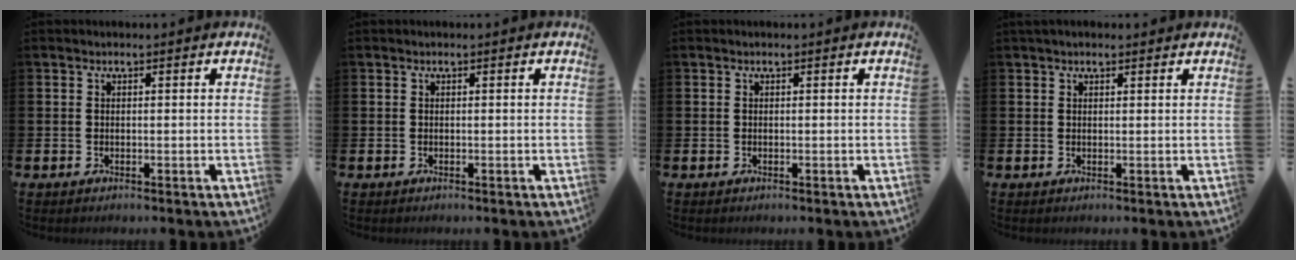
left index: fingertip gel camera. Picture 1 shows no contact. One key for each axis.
{"total": 0.0}
{"total": 0.0}
{"total": 1.2, "fx": 1.0, "fy": 0.4, "fz": 0.5, "tx": -0.001, "ty": 0.001, "tz": 0.016}